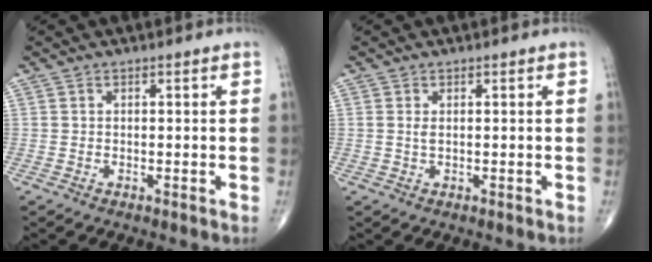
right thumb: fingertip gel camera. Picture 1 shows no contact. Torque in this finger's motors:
{"motor_torque": [0.53, 0.43, 0.56, 0.16, -0.01]}